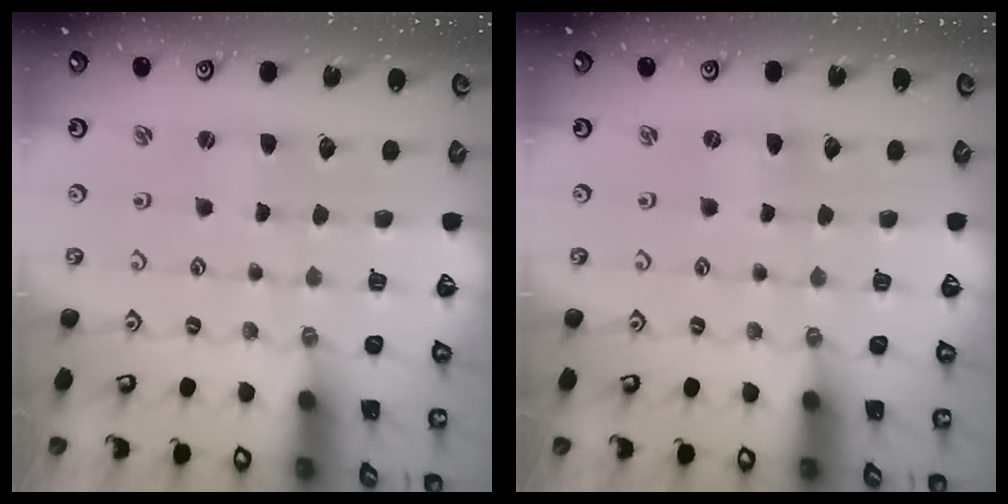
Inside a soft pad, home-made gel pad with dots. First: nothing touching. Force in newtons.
{"total": 0.0}